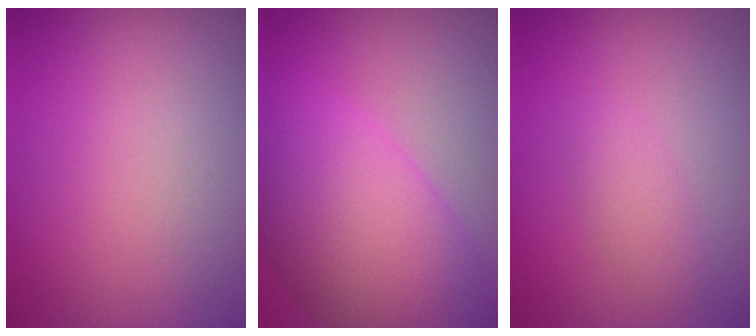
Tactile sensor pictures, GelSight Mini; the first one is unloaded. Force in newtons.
{"total": 10.1, "press": 10.1, "slide": 0.3}
{"total": 1.6, "press": 1.6, "slide": 0.1}